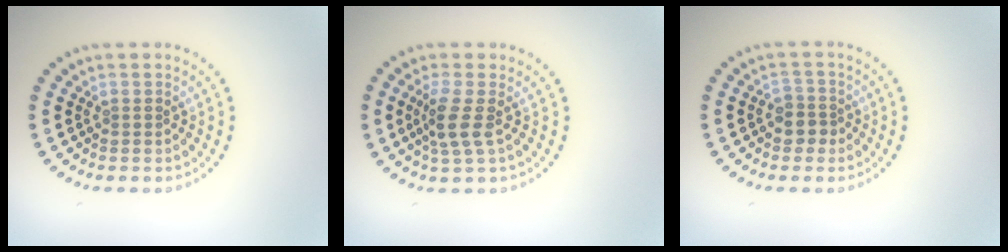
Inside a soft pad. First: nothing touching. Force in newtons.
{"total": 2.6, "press": 2.1, "slide": 1.6}
{"total": 2.0, "press": 1.7, "slide": 1.0}